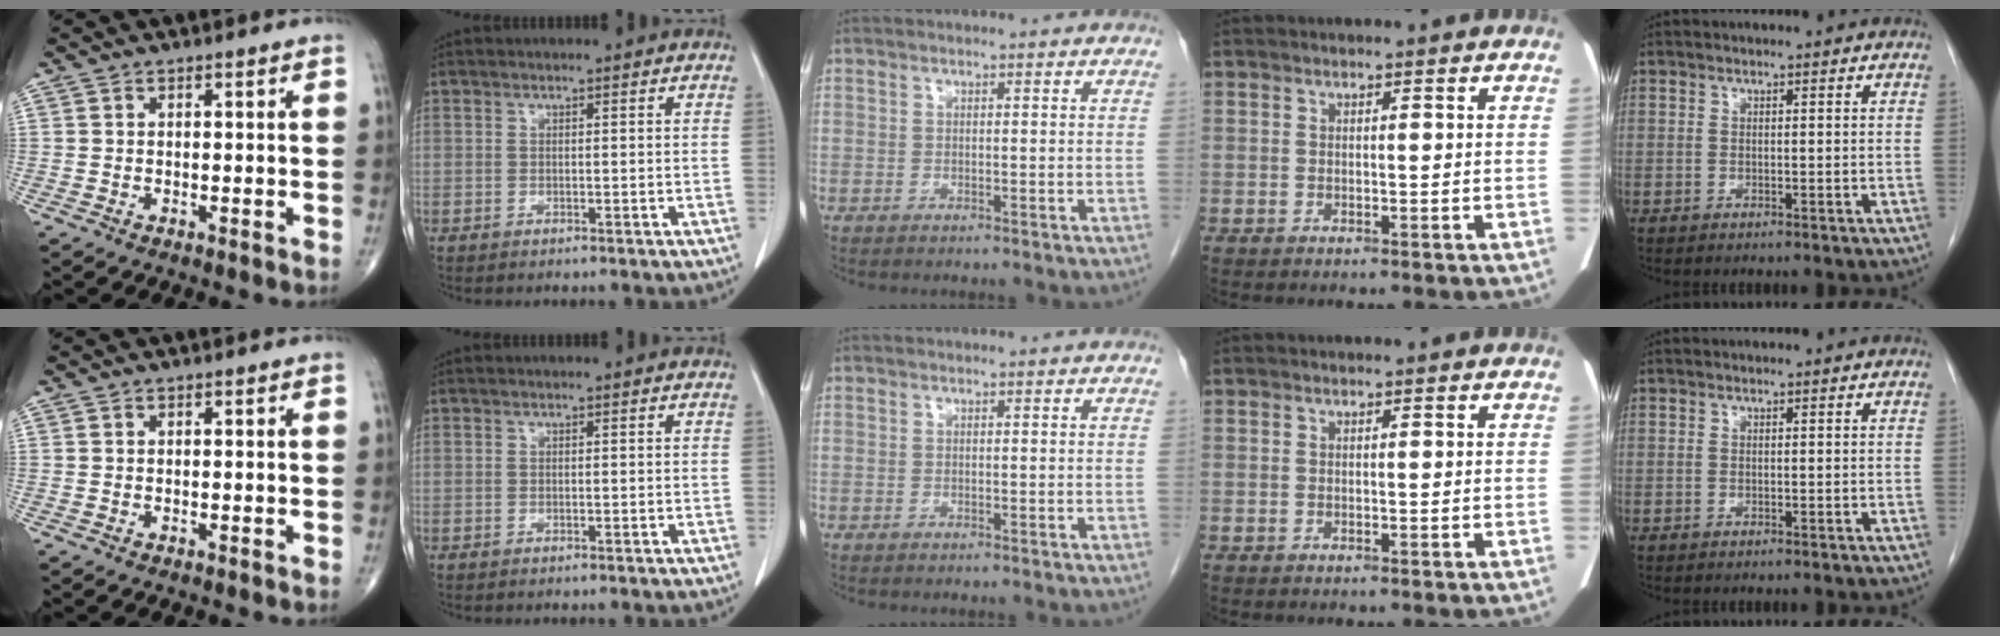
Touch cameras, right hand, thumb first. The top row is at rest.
{}